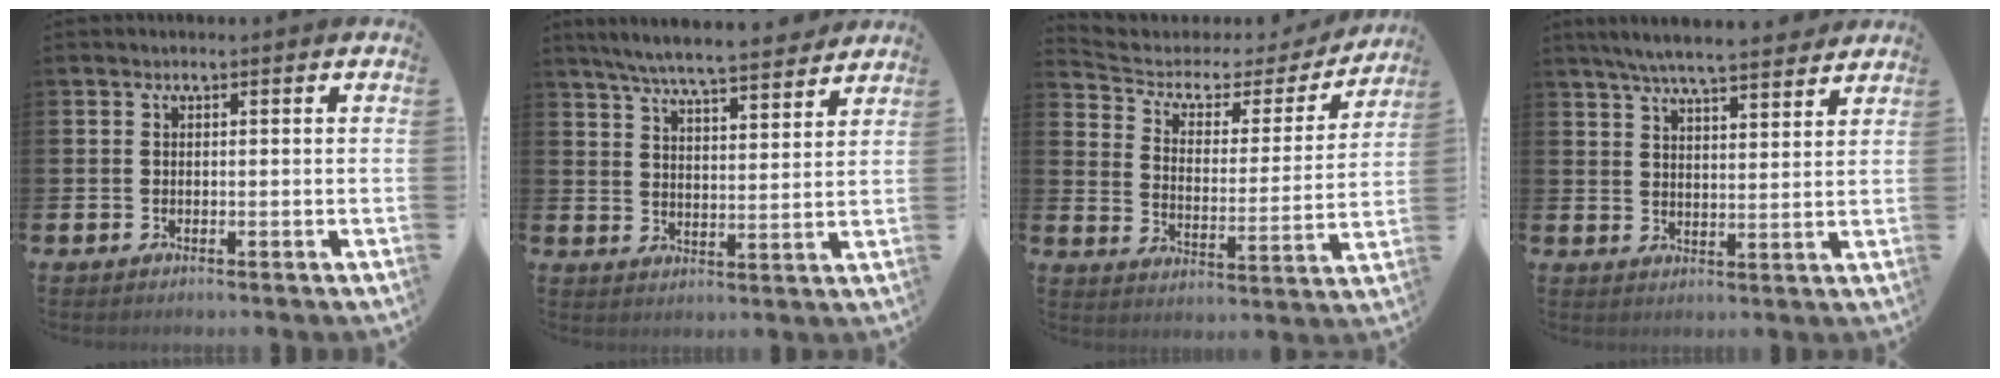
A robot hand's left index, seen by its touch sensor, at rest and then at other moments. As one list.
[{"total": 7.0, "force": [6.6, 0.4, 2.1], "torque": [-0.060, -0.042, 0.116]}, {"total": 4.7, "force": [3.4, 2.7, 1.9], "torque": [-0.065, -0.023, 0.045]}, {"total": 6.5, "force": [6.1, 0.4, 1.9], "torque": [-0.055, -0.029, 0.110]}]